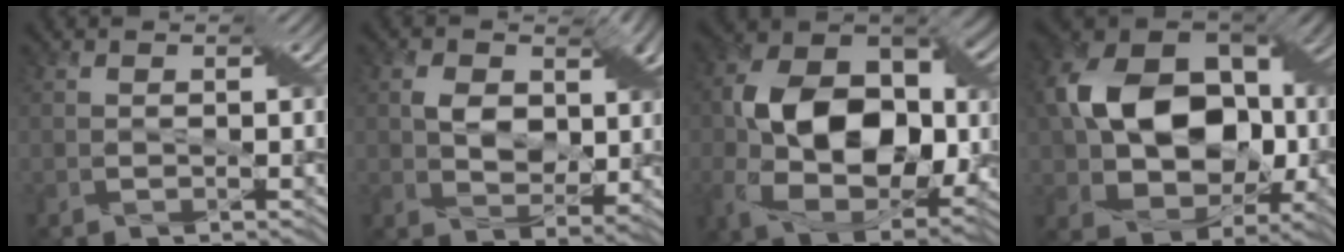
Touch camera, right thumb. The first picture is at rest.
{"total": 7.3, "force": [2.1, 5.0, 4.9], "torque": [-0.090, -0.003, 0.036]}
{"total": 15.0, "force": [-0.3, 10.2, 11.0], "torque": [-0.210, 0.001, -0.008]}
{"total": 16.4, "force": [0.4, 12.1, 11.0], "torque": [-0.204, 0.006, 0.008]}